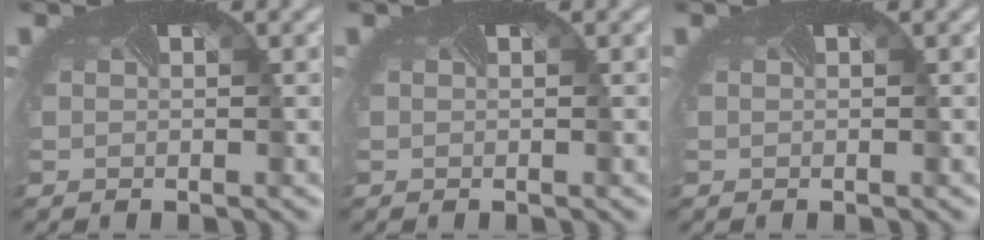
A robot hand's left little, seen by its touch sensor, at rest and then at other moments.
{"total": 0.0}
{"total": 0.0}